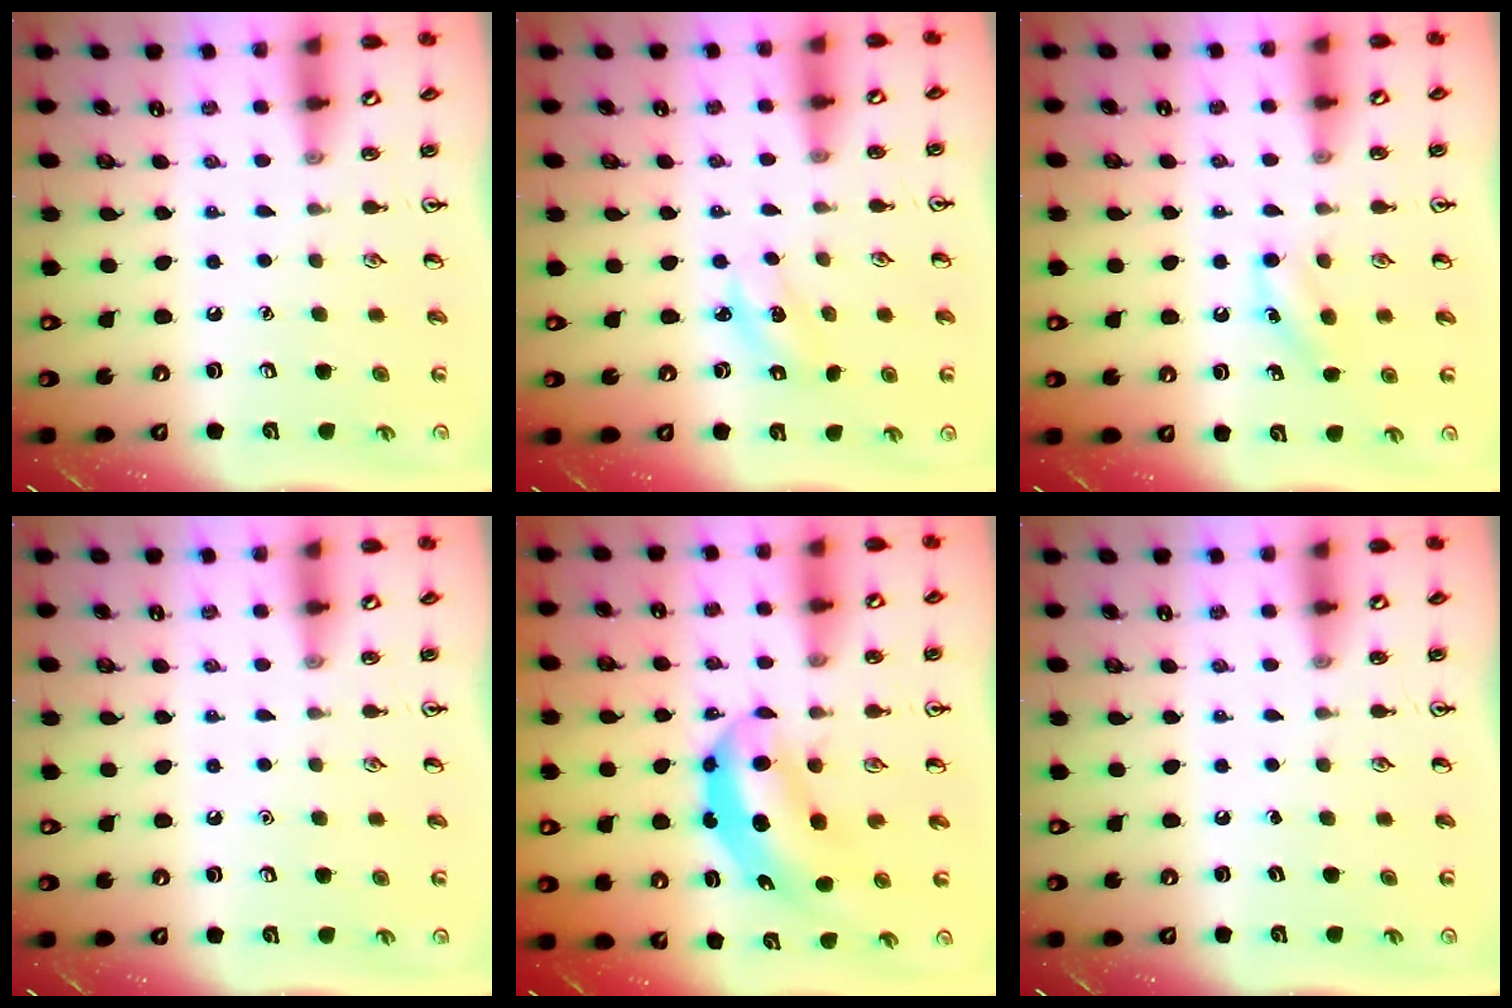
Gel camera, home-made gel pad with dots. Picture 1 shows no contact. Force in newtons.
{"total": 2.4, "press": 2.3, "slide": 0.5}
{"total": 6.2, "press": 6.0, "slide": 1.7}
{"total": 0.0}
{"total": 5.5, "press": 5.2, "slide": 1.7}
{"total": 0.0}